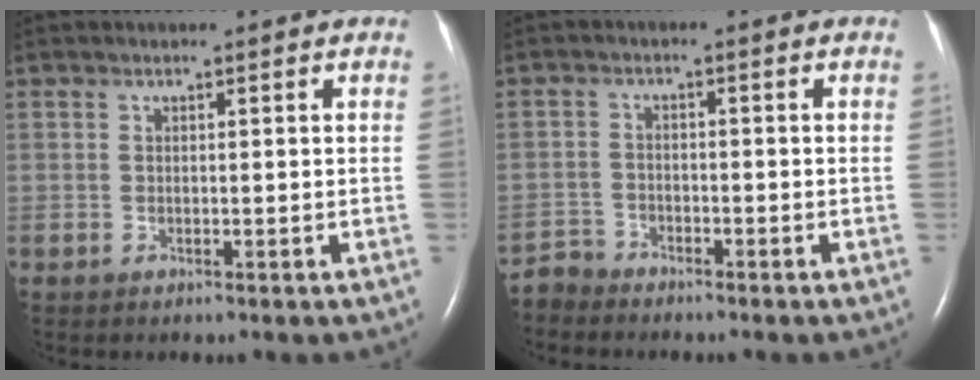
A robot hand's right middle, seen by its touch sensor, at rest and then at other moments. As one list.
[{"total": 3.0, "force": [-2.8, 0.4, -1.0], "torque": [0.022, -0.009, -0.056]}]